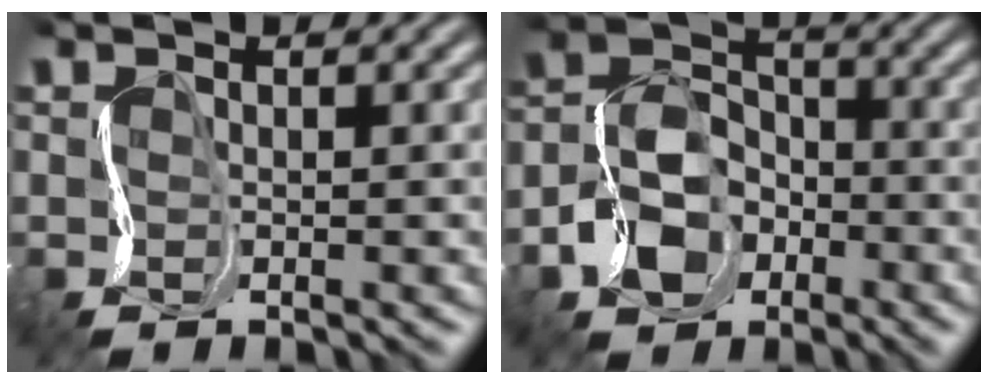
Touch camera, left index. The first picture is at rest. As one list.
[{"total": 4.7, "force": [-2.4, 3.8, 1.5], "torque": [-0.042, 0.015, -0.056]}]